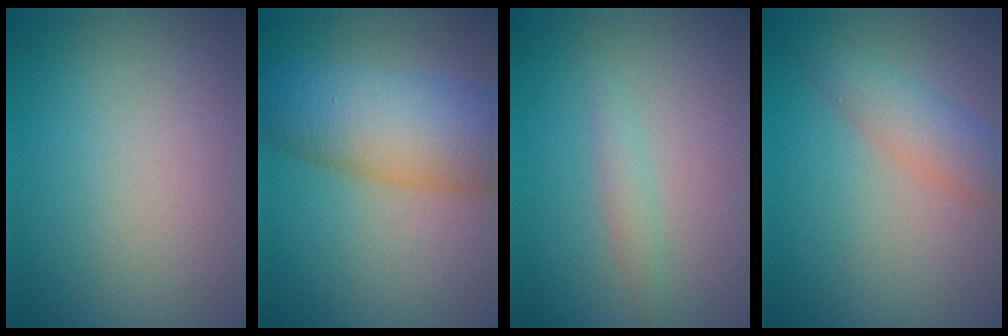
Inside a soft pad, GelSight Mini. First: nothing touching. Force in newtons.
{"total": 8.9, "press": 8.9, "slide": 0.1}
{"total": 1.1, "press": 1.1, "slide": 0.1}
{"total": 3.0, "press": 3.0, "slide": 0.1}